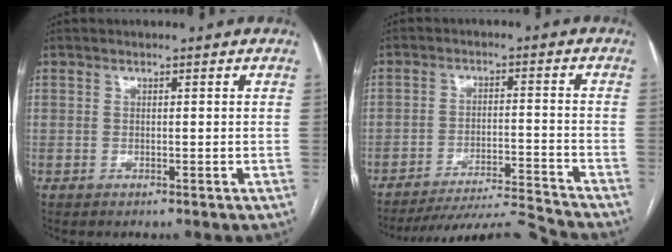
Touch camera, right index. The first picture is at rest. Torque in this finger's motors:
{"motor_torque": [-0.46, -1.04, 0.23, 0.05]}